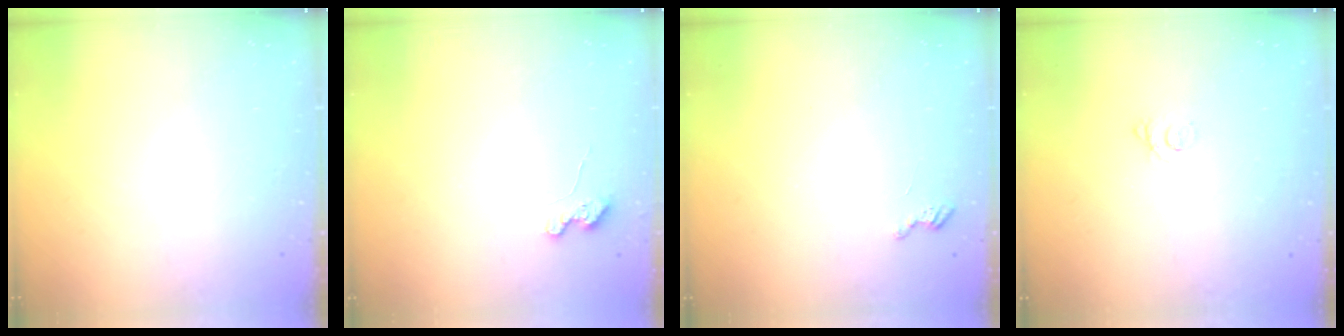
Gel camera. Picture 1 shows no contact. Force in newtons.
{"total": 3.7, "press": 3.7, "slide": 0.4}
{"total": 2.7, "press": 2.7, "slide": 0.4}
{"total": 2.3, "press": 2.3, "slide": 0.3}